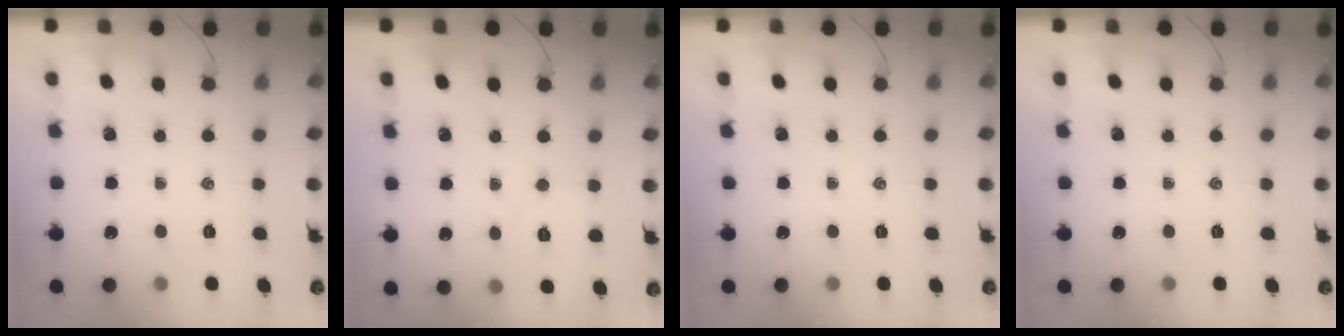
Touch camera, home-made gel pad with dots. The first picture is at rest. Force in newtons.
{"total": 4.1, "press": 4.0, "slide": 1.0}
{"total": 0.0}
{"total": 0.0}